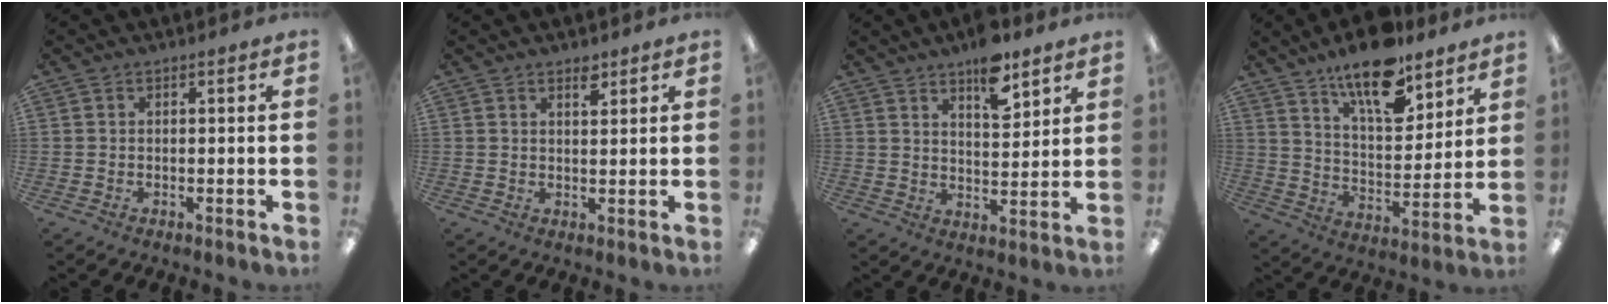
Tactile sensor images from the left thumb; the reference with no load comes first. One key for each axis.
{"total": 2.9, "fx": 2.2, "fy": 1.1, "fz": 1.5, "tx": -0.009, "ty": -0.009, "tz": 0.035}
{"total": 9.4, "fx": 6.9, "fy": 3.6, "fz": 5.2, "tx": -0.070, "ty": -0.040, "tz": 0.117}
{"total": 15.5, "fx": 11.8, "fy": 5.6, "fz": 8.3, "tx": -0.138, "ty": -0.066, "tz": 0.204}